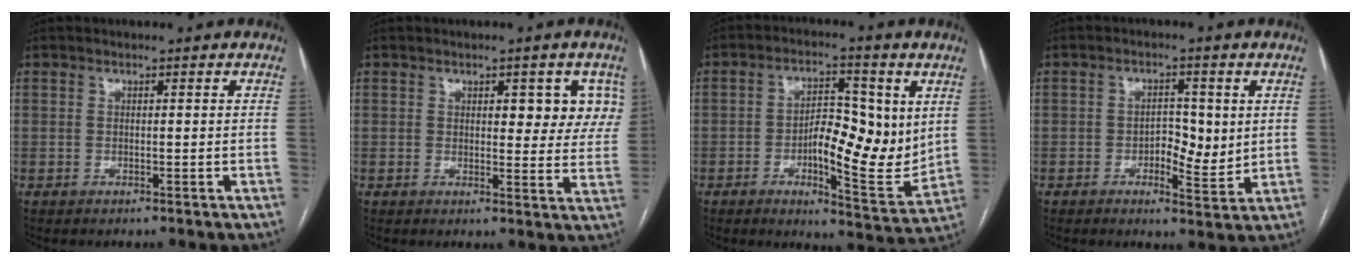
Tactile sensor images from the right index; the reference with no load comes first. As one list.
[{"total": 6.7, "force": [2.6, 3.1, 5.3], "torque": [-0.048, 0.008, 0.027]}, {"total": 11.9, "force": [0.3, 4.3, 11.1], "torque": [-0.172, 0.004, 0.008]}, {"total": 5.1, "force": [0.1, 2.6, 4.4], "torque": [-0.060, 0.000, 0.003]}]